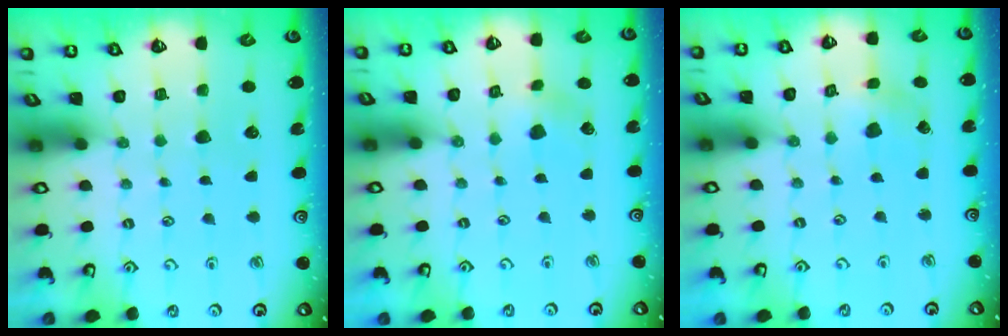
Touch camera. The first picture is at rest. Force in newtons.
{"total": 2.5, "press": 2.4, "slide": 0.6}
{"total": 2.0, "press": 1.9, "slide": 0.3}